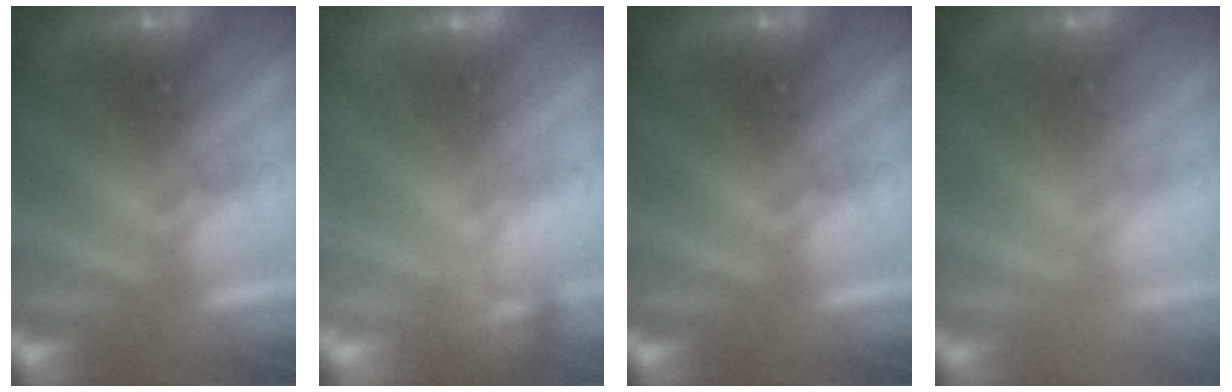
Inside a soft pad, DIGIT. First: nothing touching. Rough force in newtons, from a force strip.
{"total": 7.1}
{"total": 0.0}
{"total": 2.8}